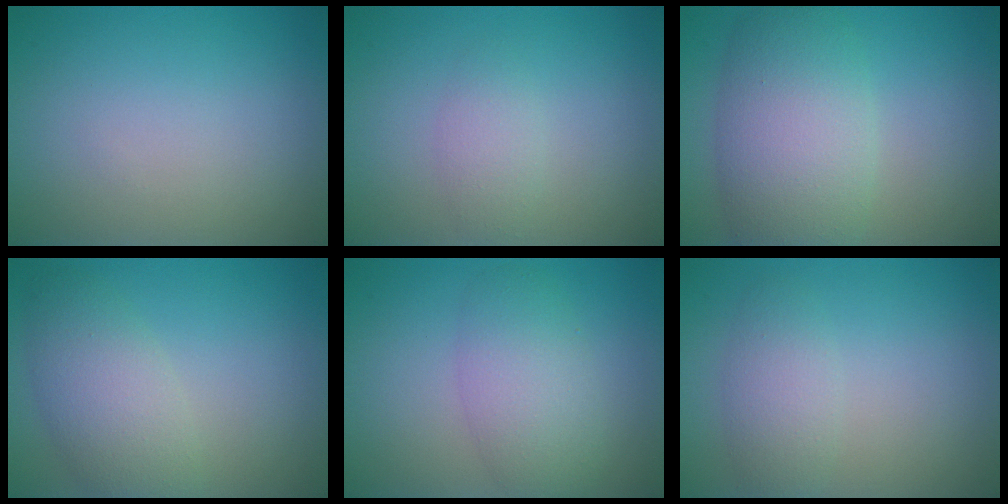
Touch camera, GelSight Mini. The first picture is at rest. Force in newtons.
{"total": 1.7, "press": 1.7, "slide": 0.0}
{"total": 7.8, "press": 7.8, "slide": 0.5}
{"total": 4.6, "press": 4.6, "slide": 0.2}
{"total": 4.3, "press": 4.3, "slide": 0.1}
{"total": 2.4, "press": 2.4, "slide": 0.1}